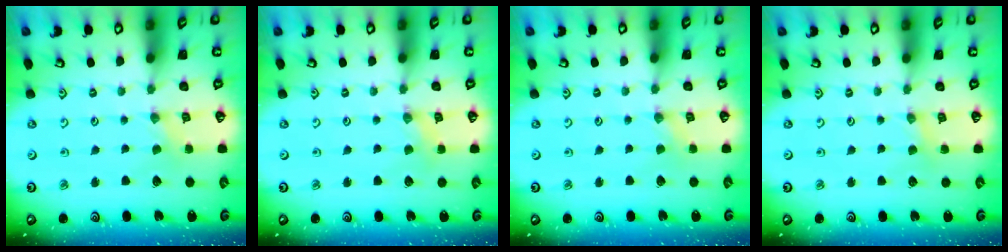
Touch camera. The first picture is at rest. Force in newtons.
{"total": 2.1, "press": 2.1, "slide": 0.4}
{"total": 0.0}
{"total": 2.0, "press": 2.0, "slide": 0.3}